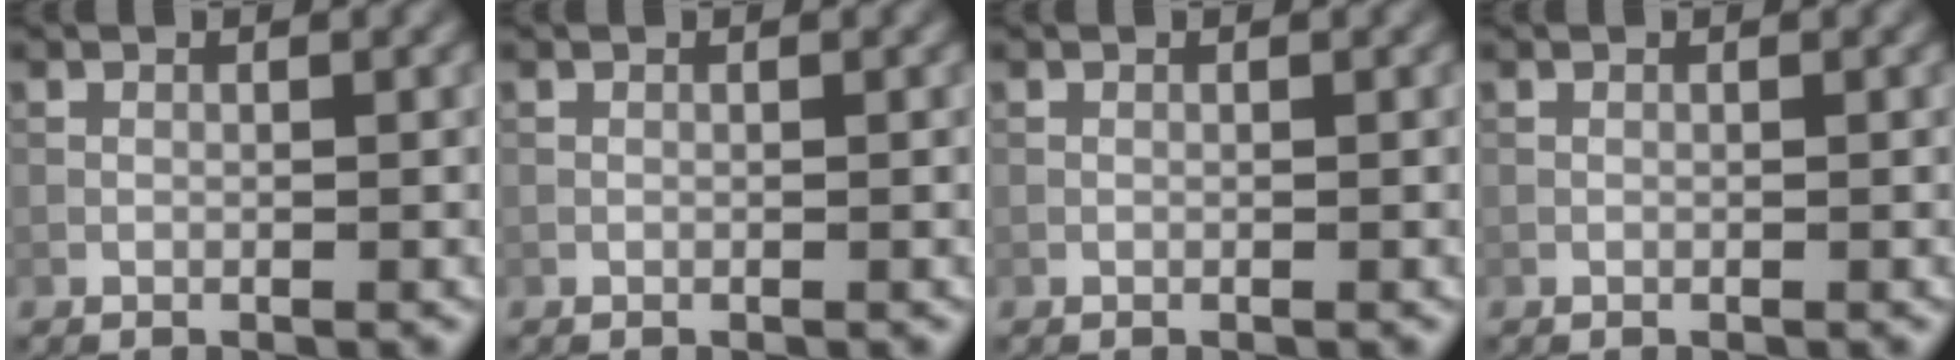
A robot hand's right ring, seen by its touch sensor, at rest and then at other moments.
{"total": 0.0}
{"total": 0.0}
{"total": 0.0}